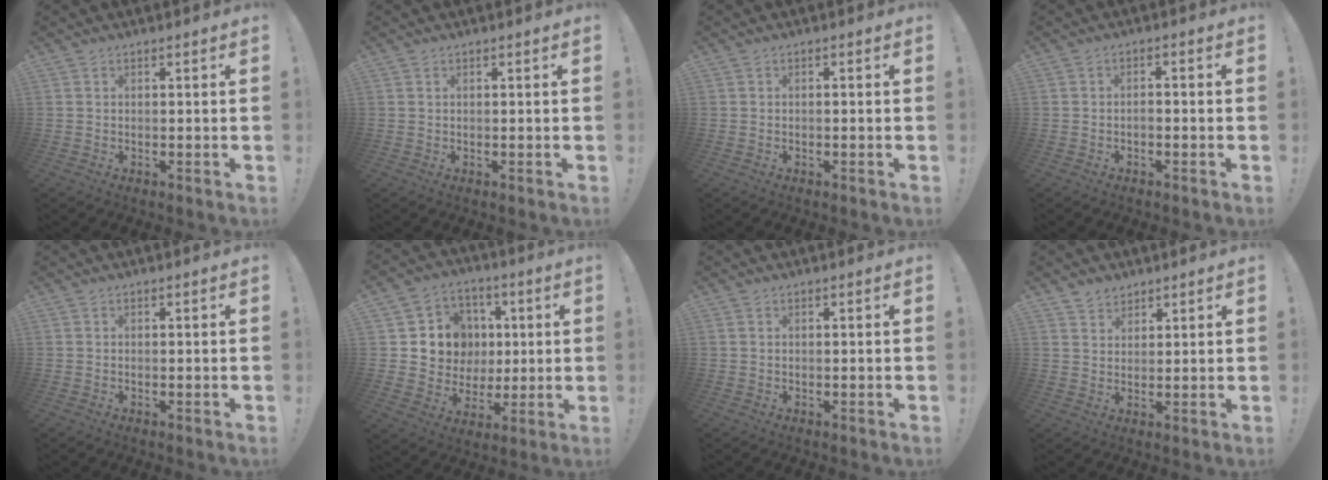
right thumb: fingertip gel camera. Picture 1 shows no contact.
{"total": 0.0}
{"total": 0.7, "force": [-0.5, -0.2, 0.4], "torque": [-0.007, -0.002, -0.008]}
{"total": 1.5, "force": [-1.1, 0.2, 1.0], "torque": [-0.014, 0.002, -0.021]}
{"total": 0.0}
{"total": 11.4, "force": [1.5, 10.9, 3.0], "torque": [-0.042, -0.003, 0.051]}
{"total": 0.0}
{"total": 3.8, "force": [3.1, 2.1, 0.2], "torque": [0.006, -0.023, 0.057]}